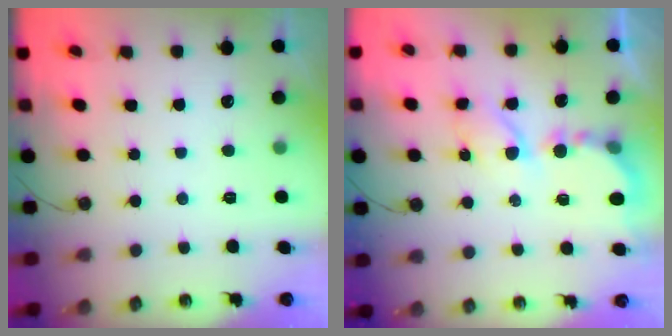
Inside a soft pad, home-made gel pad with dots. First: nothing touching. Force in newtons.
{"total": 7.7, "press": 7.6, "slide": 0.6}